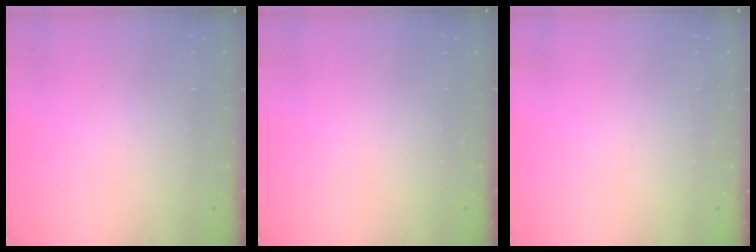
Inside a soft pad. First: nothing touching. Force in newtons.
{"total": 0.0}
{"total": 0.0}